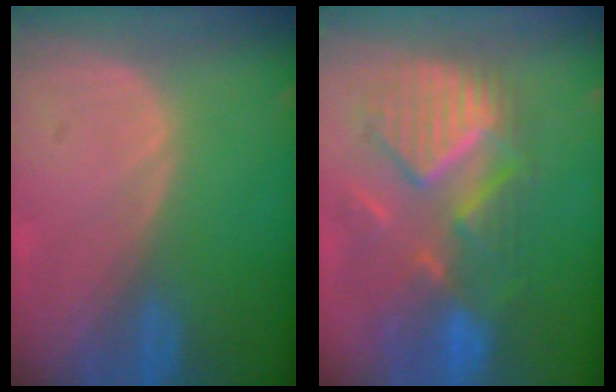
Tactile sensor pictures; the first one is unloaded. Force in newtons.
{"total": 11.1, "press": 10.0, "slide": 4.9}